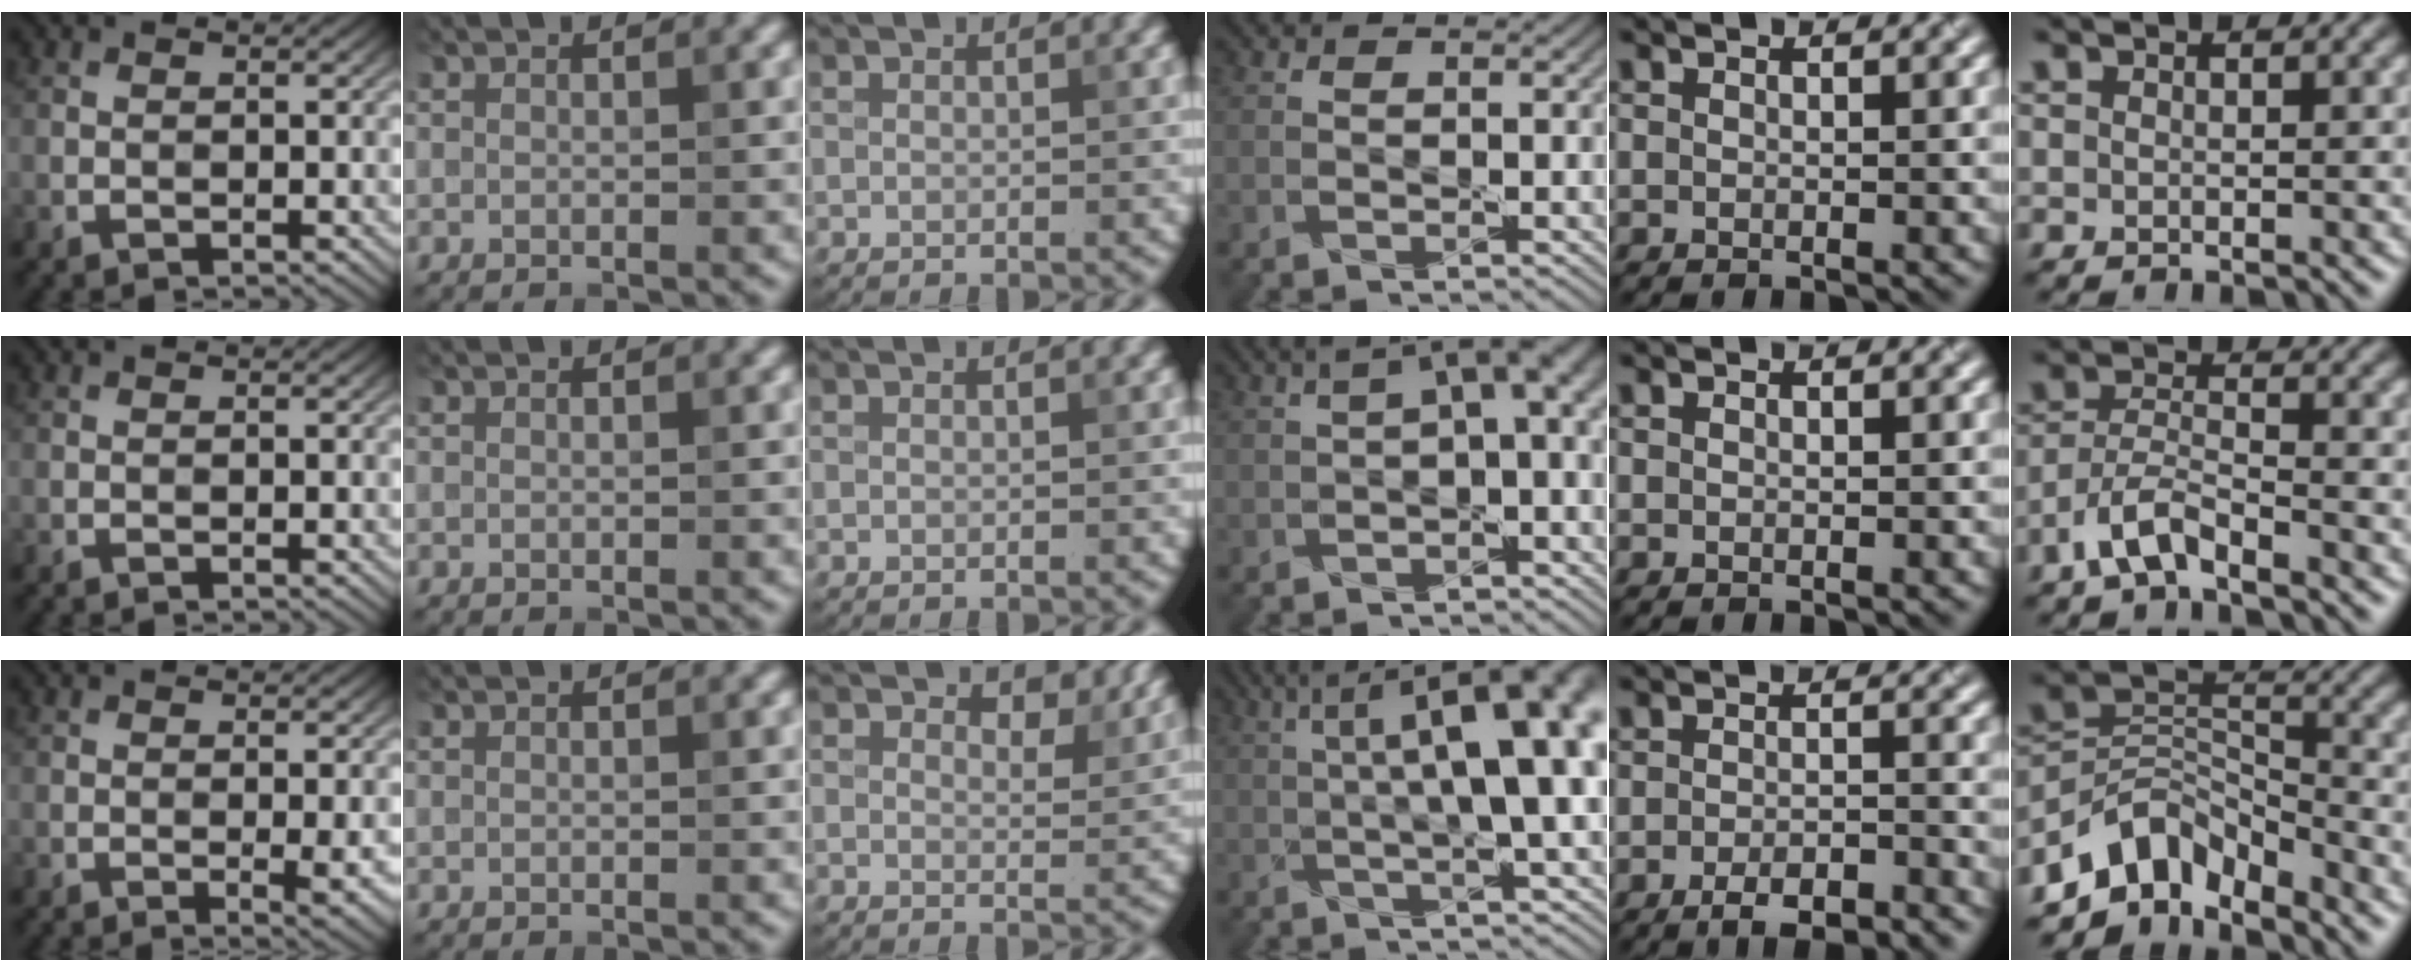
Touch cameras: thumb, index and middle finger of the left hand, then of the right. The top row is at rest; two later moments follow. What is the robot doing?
{"motion": "pour", "object": "sugar"}